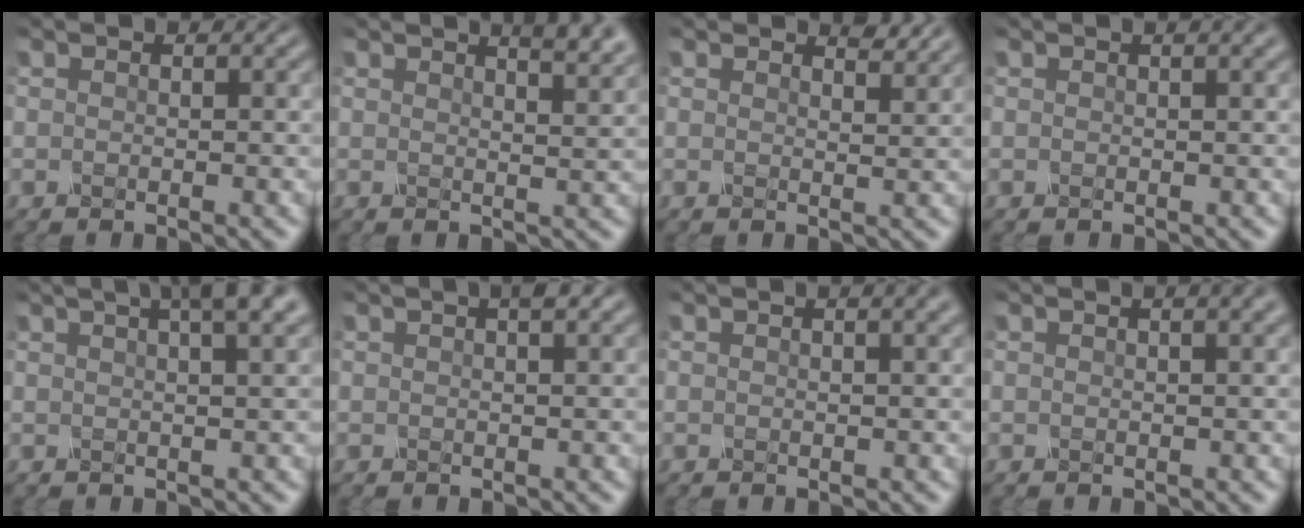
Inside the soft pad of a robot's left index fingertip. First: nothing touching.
{"total": 4.8, "force": [3.5, 1.4, 2.9], "torque": [-0.014, 0.023, 0.018]}
{"total": 1.9, "force": [1.8, 0.2, 0.6], "torque": [-0.008, -0.002, 0.022]}
{"total": 1.2, "force": [0.7, 0.3, 0.8], "torque": [-0.012, 0.000, 0.007]}
{"total": 5.2, "force": [3.0, 1.2, 4.0], "torque": [-0.037, 0.022, 0.024]}
{"total": 1.5, "force": [0.7, 0.2, 1.2], "torque": [-0.015, 0.003, 0.006]}
{"total": 2.1, "force": [1.2, 0.7, 1.6], "torque": [-0.012, 0.005, 0.008]}
{"total": 2.4, "force": [1.4, 0.8, 1.8], "torque": [-0.011, 0.006, 0.005]}